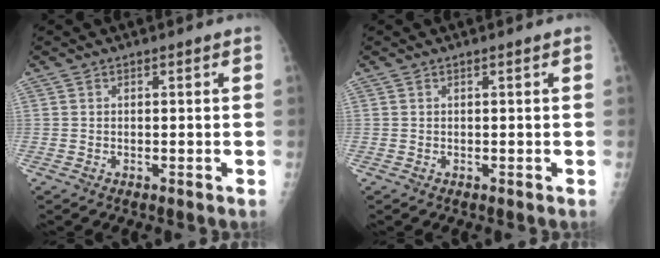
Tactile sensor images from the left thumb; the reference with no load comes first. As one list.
[{"total": 0.0}]